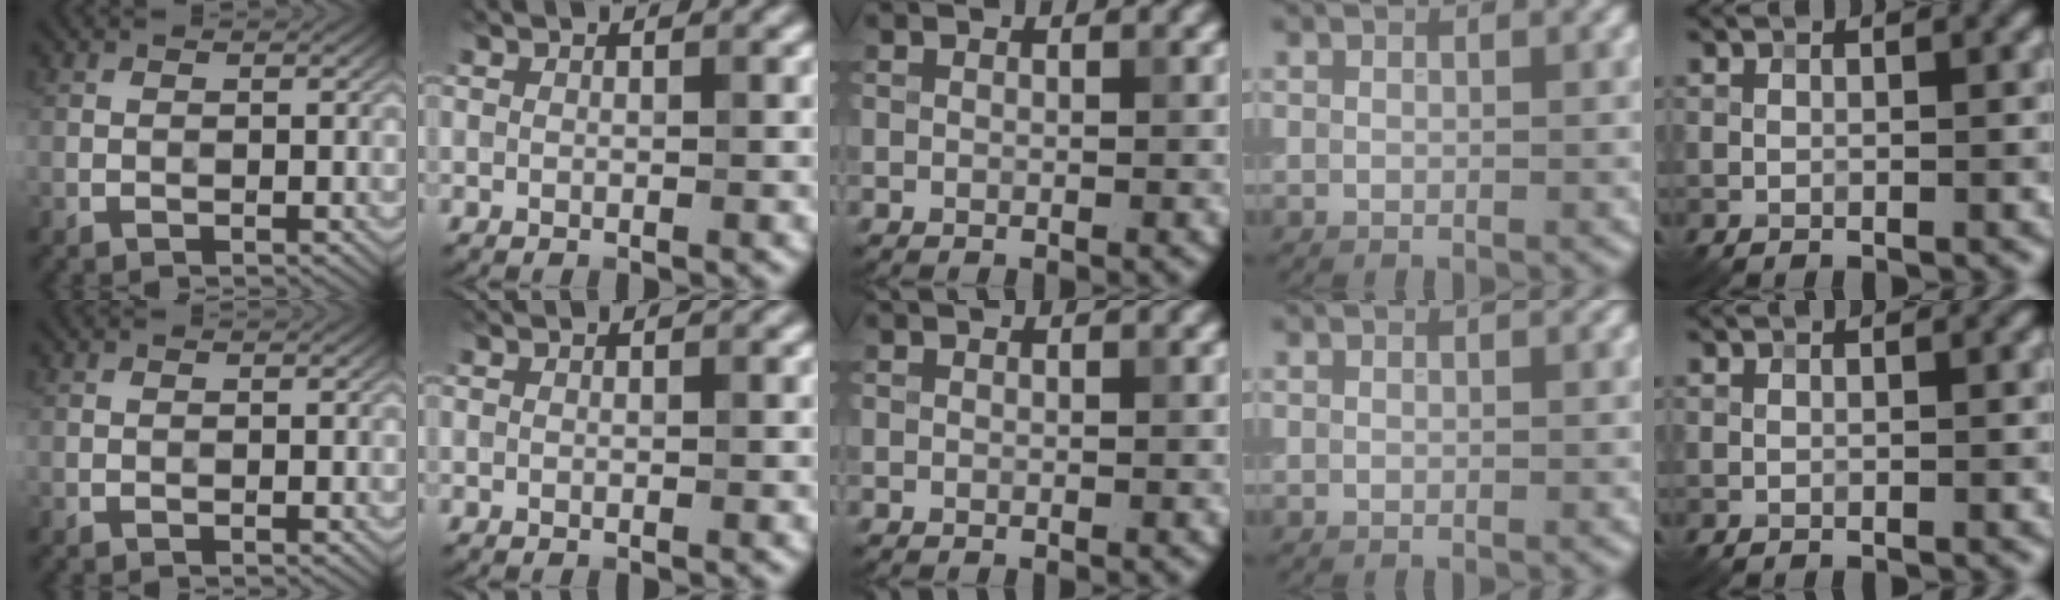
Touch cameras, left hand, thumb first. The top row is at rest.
{}